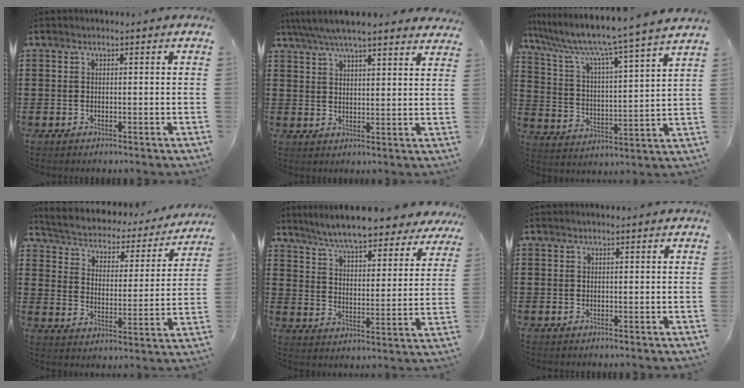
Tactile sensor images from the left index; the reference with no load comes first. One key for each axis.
{"total": 5.6, "fx": 5.1, "fy": 1.0, "fz": 2.1, "tx": -0.058, "ty": -0.014, "tz": 0.092}
{"total": 7.3, "fx": 6.2, "fy": -0.7, "fz": 3.6, "tx": -0.101, "ty": -0.056, "tz": 0.092}
{"total": 2.4, "fx": 2.2, "fy": 0.8, "fz": 0.5, "tx": -0.029, "ty": -0.025, "tz": 0.026}
{"total": 7.5, "fx": 7.0, "fy": 0.0, "fz": 2.7, "tx": -0.082, "ty": -0.043, "tz": 0.123}
{"total": 0.0}